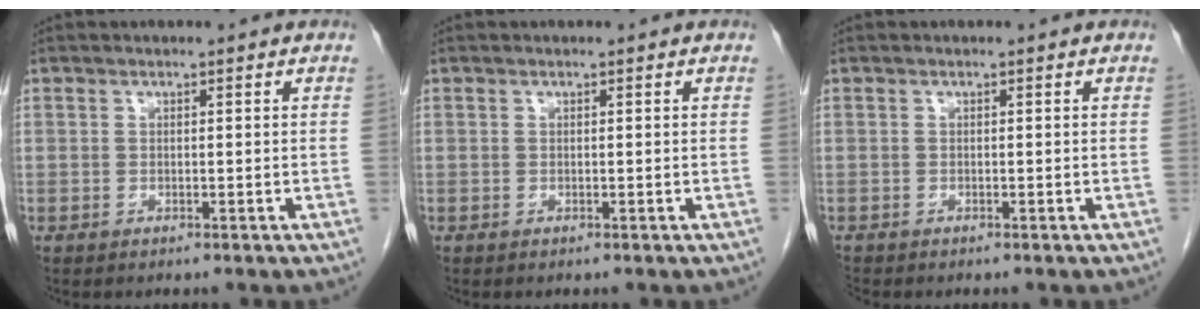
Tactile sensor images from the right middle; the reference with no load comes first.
{"total": 0.0}
{"total": 0.6, "force": [-0.6, 0.0, 0.0], "torque": [-0.005, -0.004, -0.014]}